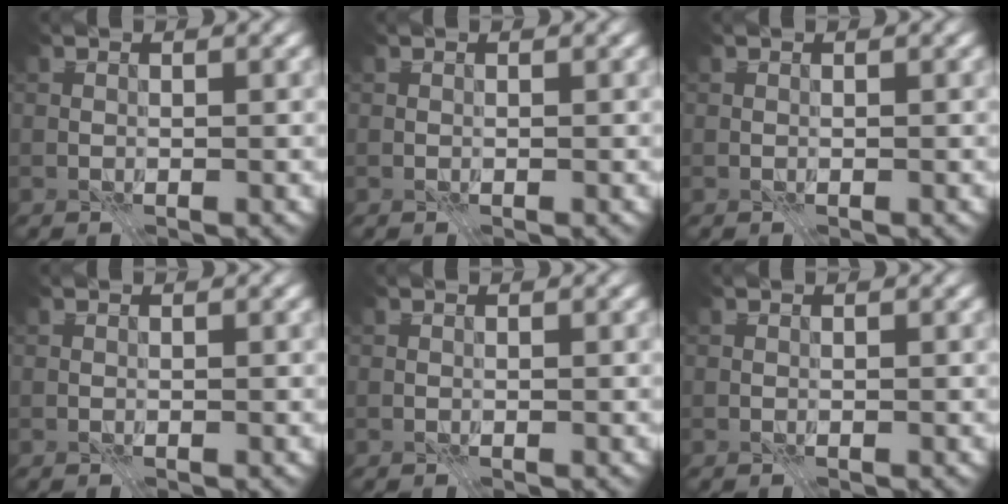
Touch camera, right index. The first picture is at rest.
{"total": 0.0}
{"total": 0.0}
{"total": 0.0}
{"total": 0.0}
{"total": 0.0}